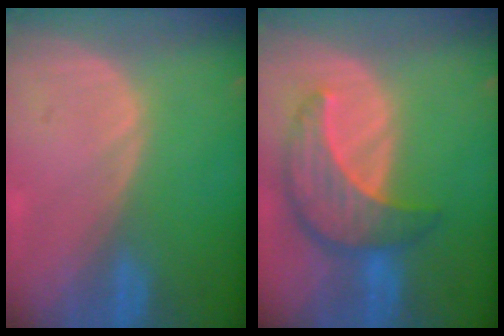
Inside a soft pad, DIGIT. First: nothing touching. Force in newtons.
{"total": 8.6, "press": 7.7, "slide": 3.8}